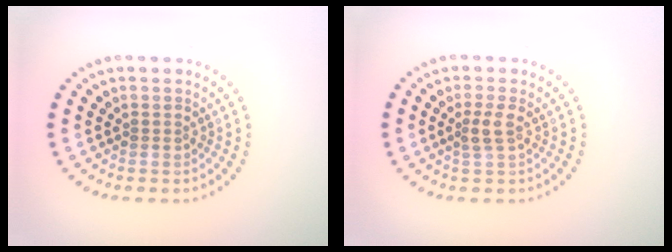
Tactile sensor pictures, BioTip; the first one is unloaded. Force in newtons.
{"total": 1.7, "press": 1.5, "slide": 0.8}